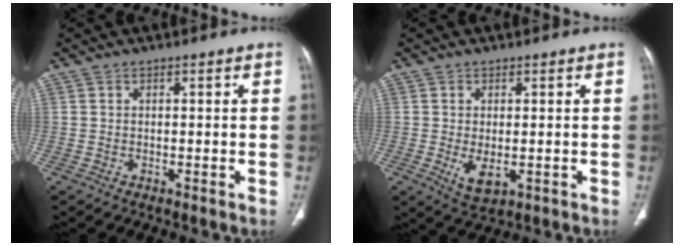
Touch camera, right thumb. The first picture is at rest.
{"total": 4.4, "force": [-0.8, 2.3, 3.7], "torque": [-0.063, -0.013, -0.002]}